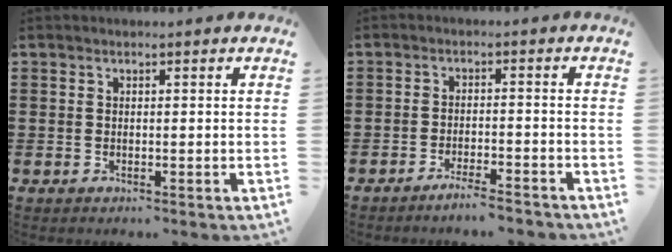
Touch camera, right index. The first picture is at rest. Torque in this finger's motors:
{"motor_torque": [0.44, 0.42, -0.25, -0.03]}